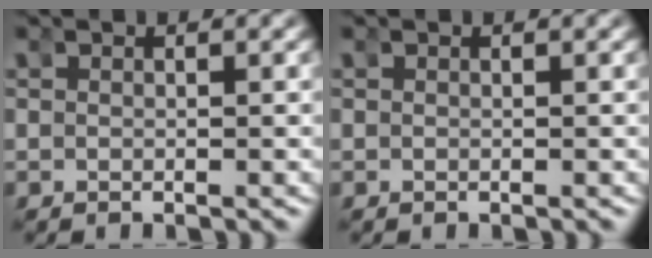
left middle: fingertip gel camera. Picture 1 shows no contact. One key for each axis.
{"total": 0.0}